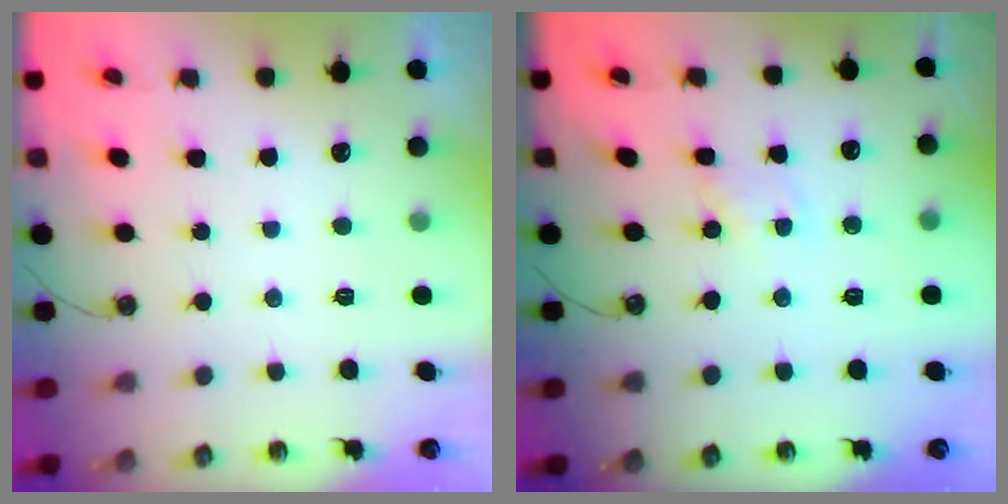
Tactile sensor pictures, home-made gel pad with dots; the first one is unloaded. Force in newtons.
{"total": 2.7, "press": 2.7, "slide": 0.2}